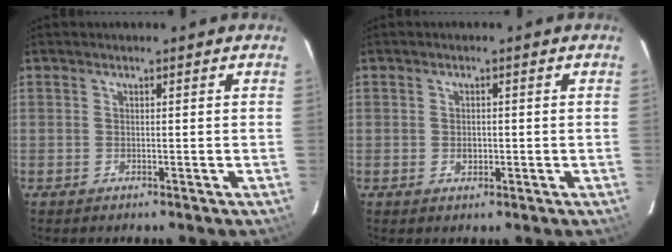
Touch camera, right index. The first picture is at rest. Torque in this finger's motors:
{"motor_torque": [0.00, 0.06, 0.02, -0.01]}